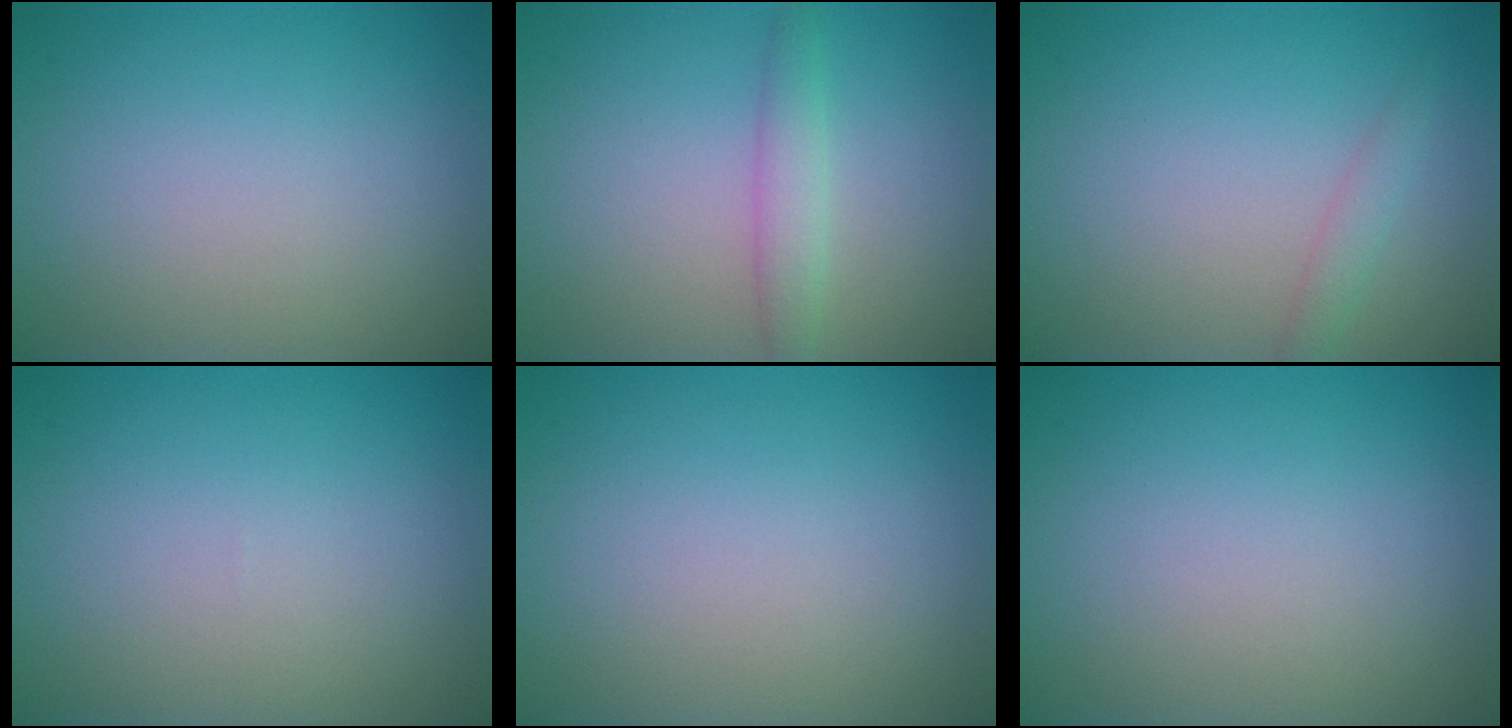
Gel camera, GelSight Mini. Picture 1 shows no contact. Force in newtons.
{"total": 2.0, "press": 2.0, "slide": 0.2}
{"total": 1.3, "press": 1.3, "slide": 0.1}
{"total": 0.0}
{"total": 0.0}
{"total": 0.0}